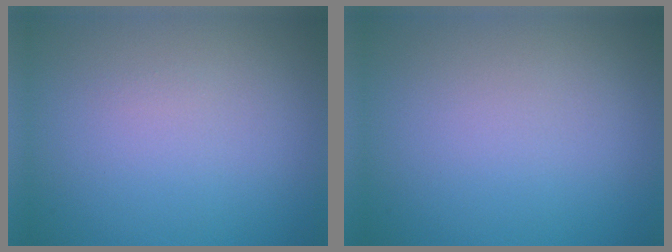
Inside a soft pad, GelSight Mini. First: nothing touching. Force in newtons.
{"total": 0.0}